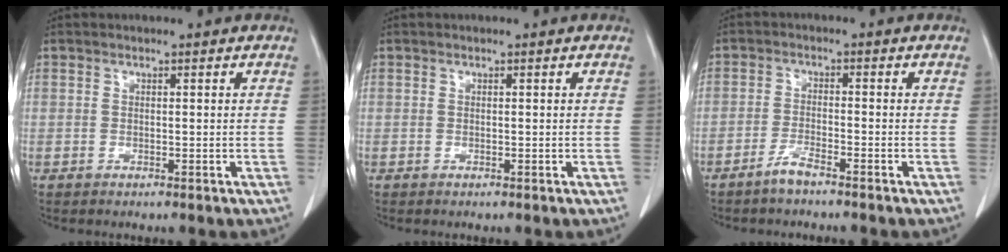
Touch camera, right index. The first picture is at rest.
{"total": 0.0}
{"total": 2.9, "force": [-2.4, 0.1, 1.6], "torque": [-0.037, -0.002, -0.050]}